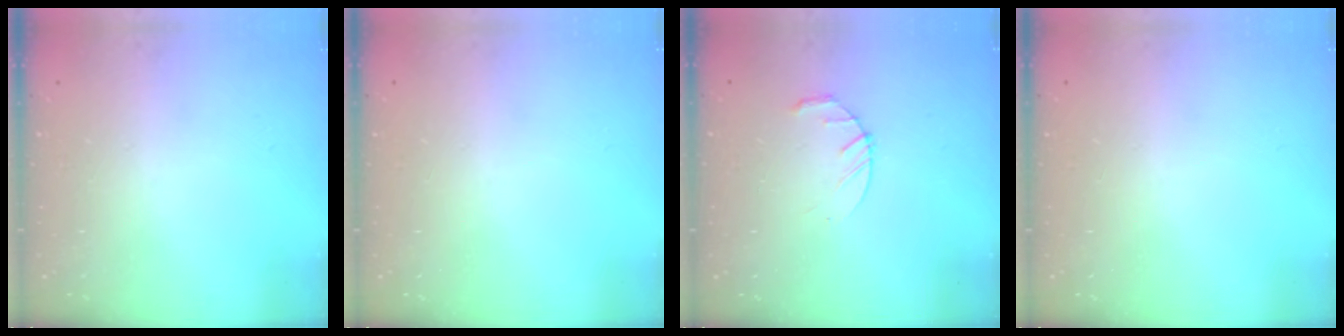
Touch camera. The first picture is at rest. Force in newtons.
{"total": 0.0}
{"total": 4.4, "press": 4.4, "slide": 0.7}
{"total": 0.0}